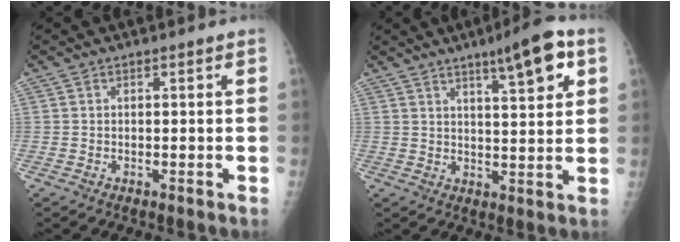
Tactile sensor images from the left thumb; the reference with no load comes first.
{"total": 10.0, "force": [5.2, 2.0, 8.3], "torque": [-0.112, -0.018, 0.076]}